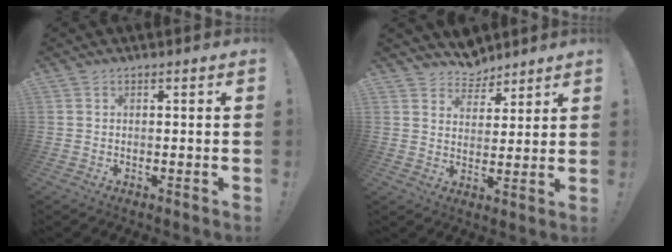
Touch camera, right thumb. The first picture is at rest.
{"total": 7.2, "force": [6.3, 3.5, 0.0], "torque": [-0.003, -0.054, 0.120]}